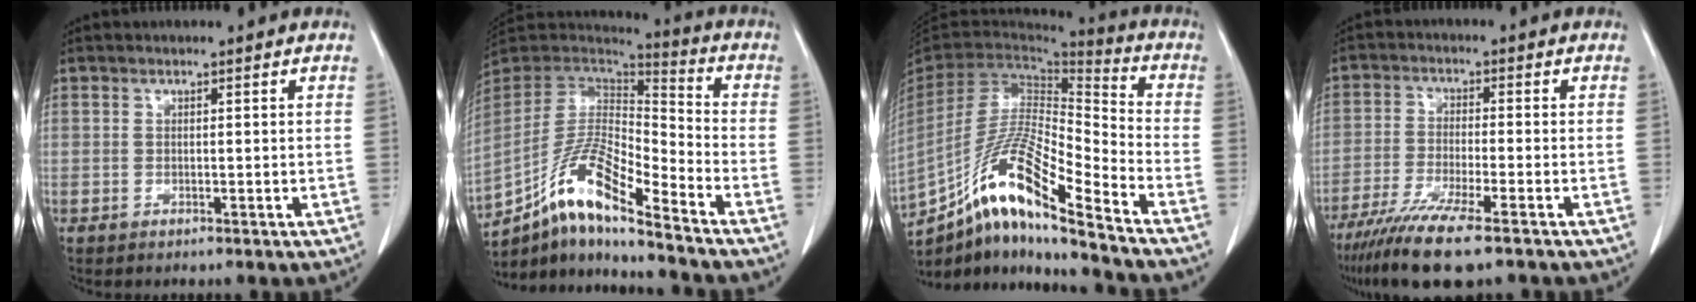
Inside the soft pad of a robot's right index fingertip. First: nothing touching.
{"total": 14.9, "force": [-10.4, 1.7, 10.5], "torque": [-0.201, 0.011, -0.192]}
{"total": 19.9, "force": [-14.5, 0.7, 13.6], "torque": [-0.294, -0.017, -0.273]}
{"total": 10.7, "force": [-7.8, 0.7, 7.4], "torque": [-0.127, -0.028, -0.128]}